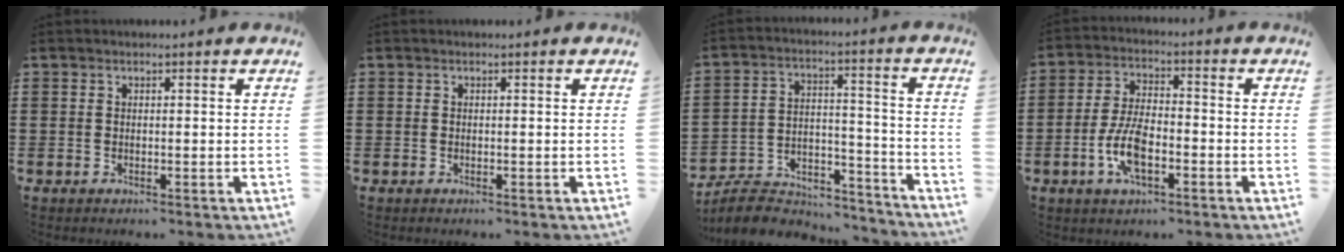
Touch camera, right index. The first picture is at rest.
{"total": 0.0}
{"total": 7.2, "force": [-6.5, 2.3, 1.9], "torque": [-0.038, 0.012, -0.126]}
{"total": 7.8, "force": [-2.7, 3.4, 6.6], "torque": [-0.148, -0.003, -0.055]}